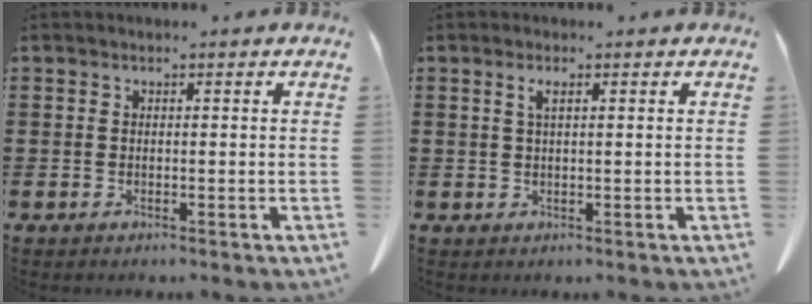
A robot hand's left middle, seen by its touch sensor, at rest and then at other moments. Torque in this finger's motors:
{"motor_torque": [-0.23, 0.42, -0.05, -0.04]}